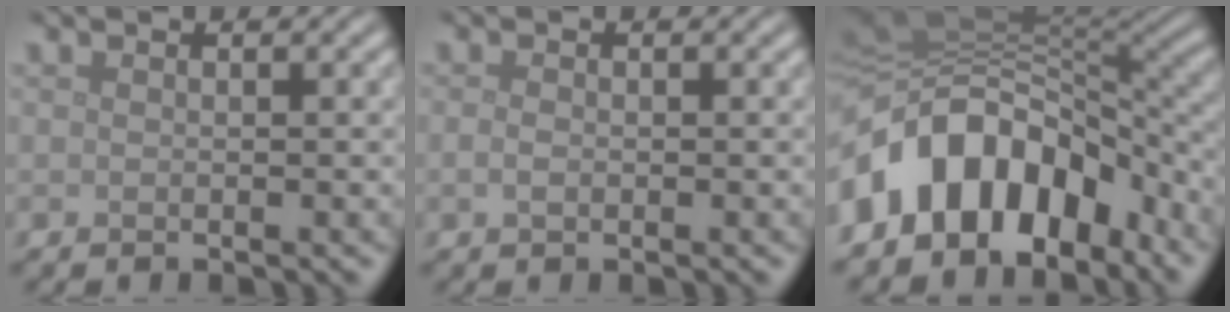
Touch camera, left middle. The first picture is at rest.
{"total": 0.9, "force": [-0.2, 0.6, 0.7], "torque": [-0.018, 0.000, -0.006]}
{"total": 12.0, "force": [-5.0, 8.4, 7.0], "torque": [-0.123, 0.012, -0.094]}